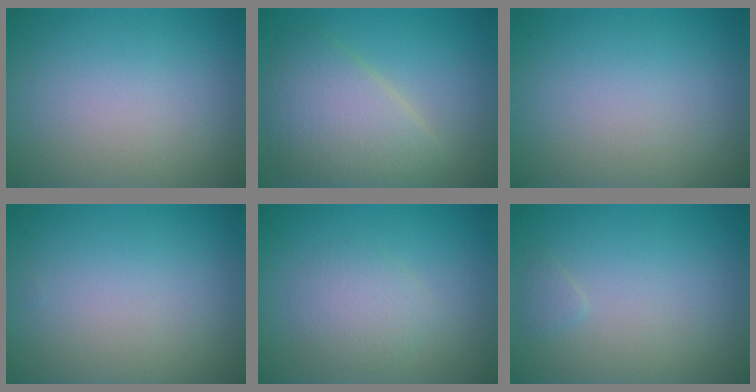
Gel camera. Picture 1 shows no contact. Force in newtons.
{"total": 6.0, "press": 6.0, "slide": 0.1}
{"total": 0.0}
{"total": 0.0}
{"total": 2.3, "press": 2.3, "slide": 0.1}
{"total": 0.6, "press": 0.6, "slide": 0.0}